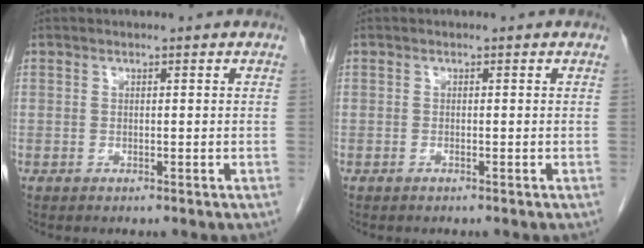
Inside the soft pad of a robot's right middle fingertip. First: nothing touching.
{"total": 0.0}